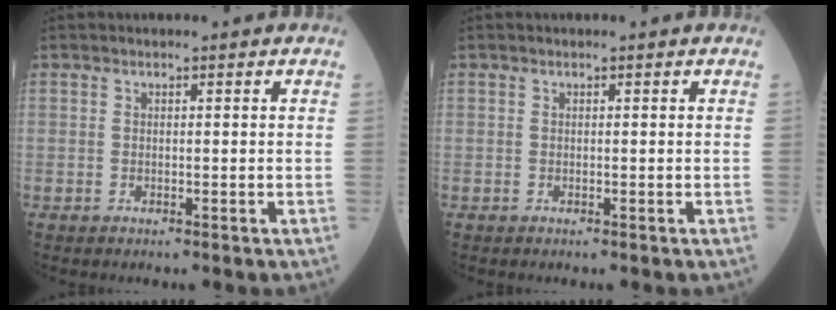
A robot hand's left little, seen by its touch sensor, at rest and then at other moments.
{"total": 0.0}